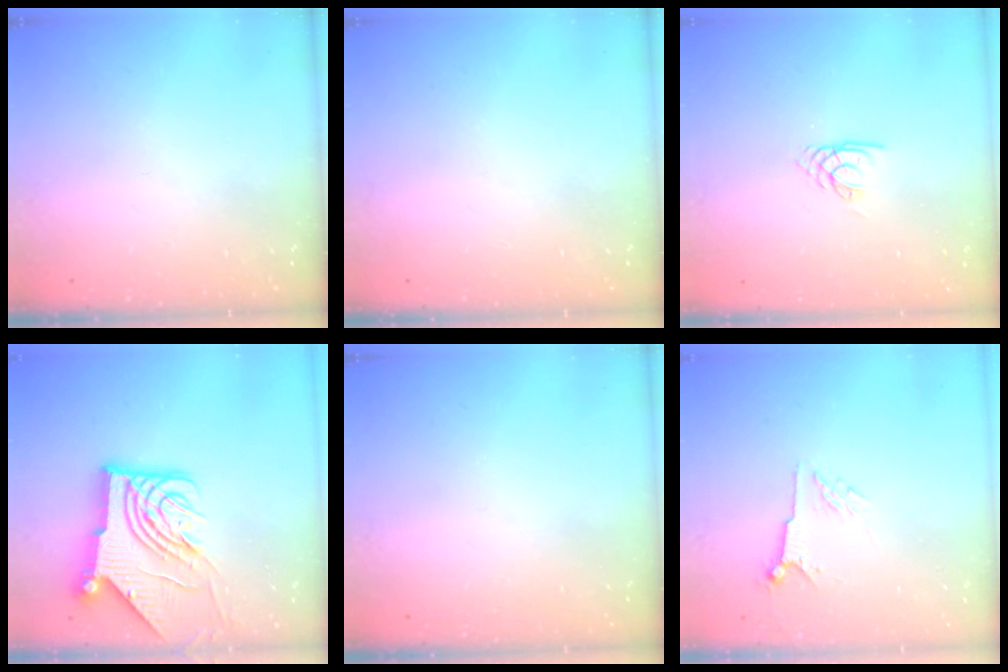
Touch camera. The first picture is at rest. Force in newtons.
{"total": 0.0}
{"total": 1.9, "press": 1.9, "slide": 0.2}
{"total": 15.0, "press": 14.9, "slide": 1.5}
{"total": 0.0}
{"total": 4.1, "press": 4.0, "slide": 0.5}